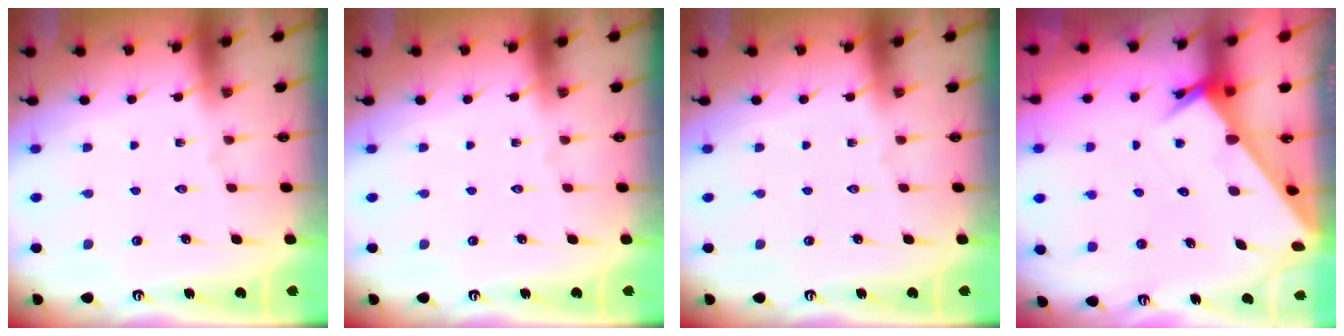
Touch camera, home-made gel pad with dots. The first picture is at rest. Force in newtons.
{"total": 0.0}
{"total": 0.0}
{"total": 3.8, "press": 3.8, "slide": 0.1}